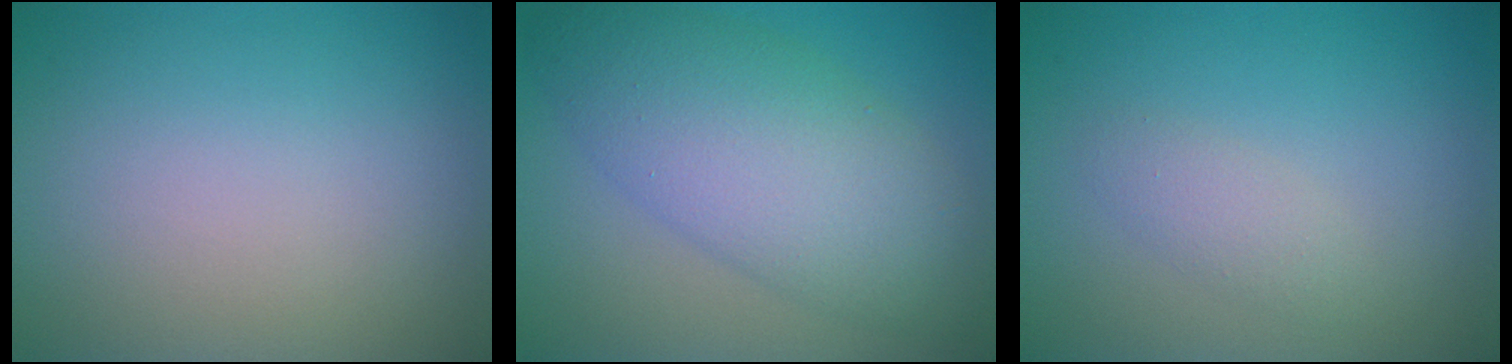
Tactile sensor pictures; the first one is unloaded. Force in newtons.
{"total": 8.2, "press": 8.2, "slide": 0.2}
{"total": 1.5, "press": 1.5, "slide": 0.0}